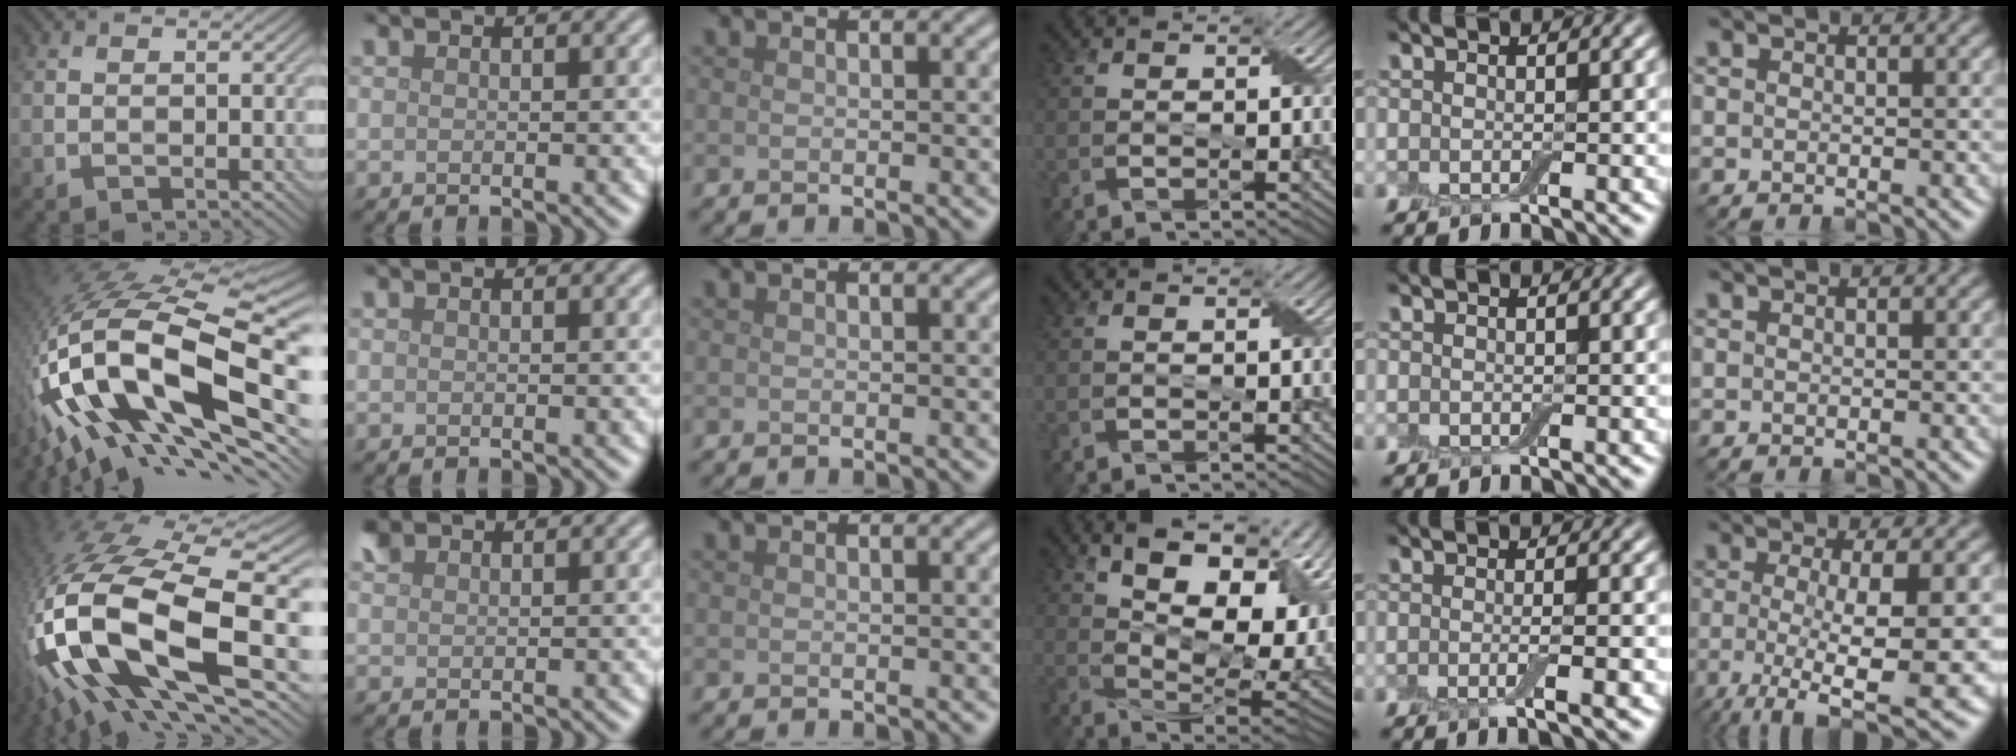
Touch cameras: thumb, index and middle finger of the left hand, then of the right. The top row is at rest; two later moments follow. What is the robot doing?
{"motion": "wrap", "object": "adhesive wrap"}